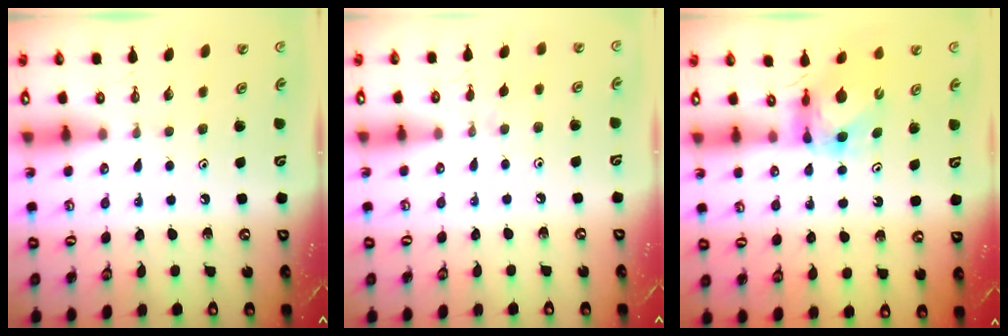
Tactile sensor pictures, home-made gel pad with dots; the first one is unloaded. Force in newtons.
{"total": 2.9, "press": 2.9, "slide": 0.4}
{"total": 6.2, "press": 6.1, "slide": 0.8}